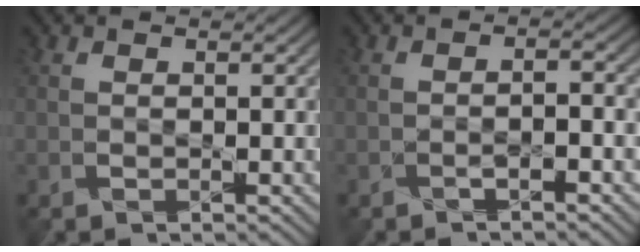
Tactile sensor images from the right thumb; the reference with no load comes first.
{"total": 1.6, "force": [-1.4, 0.2, 0.9], "torque": [-0.014, 0.004, -0.031]}